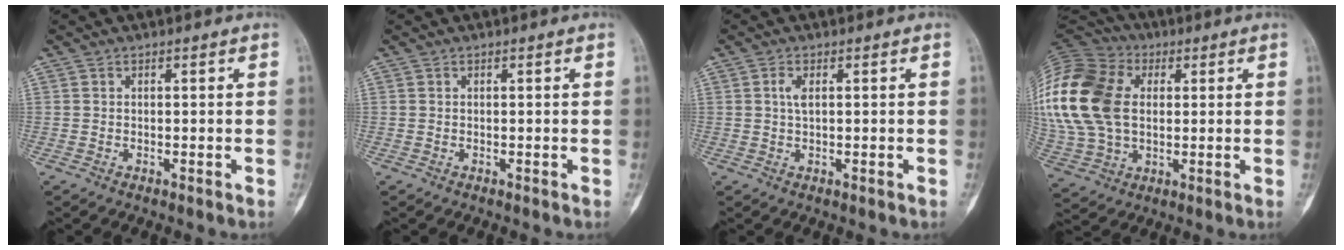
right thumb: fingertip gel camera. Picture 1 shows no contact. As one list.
[{"total": 0.0}, {"total": 2.2, "force": [0.3, 0.9, 2.0], "torque": [-0.040, 0.000, 0.006]}, {"total": 26.1, "force": [4.1, 18.1, 18.3], "torque": [-0.429, 0.028, 0.081]}]